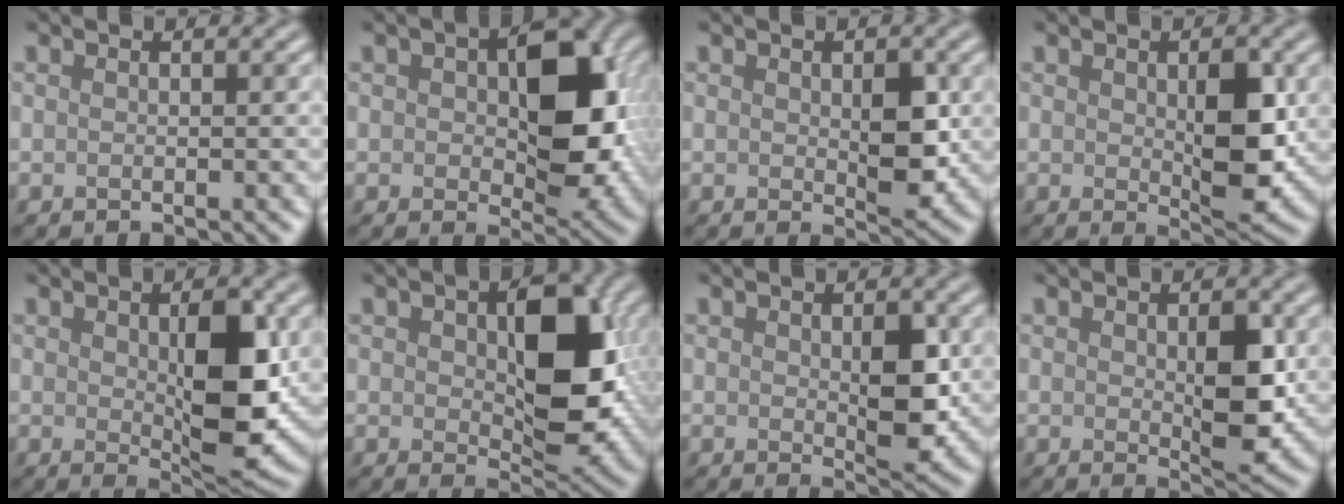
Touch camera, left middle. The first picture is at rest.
{"total": 9.1, "force": [0.8, 4.9, 7.7], "torque": [-0.108, 0.002, 0.014]}
{"total": 3.7, "force": [0.1, 1.8, 3.2], "torque": [-0.049, -0.008, 0.008]}
{"total": 5.3, "force": [0.2, 2.4, 4.7], "torque": [-0.076, -0.010, 0.011]}
{"total": 7.3, "force": [0.3, 2.9, 6.7], "torque": [-0.102, -0.010, 0.015]}
{"total": 9.1, "force": [0.8, 5.0, 7.5], "torque": [-0.115, -0.006, 0.020]}
{"total": 4.2, "force": [0.1, 2.0, 3.6], "torque": [-0.058, -0.009, 0.011]}
{"total": 4.7, "force": [0.2, 2.1, 4.2], "torque": [-0.068, -0.009, 0.011]}